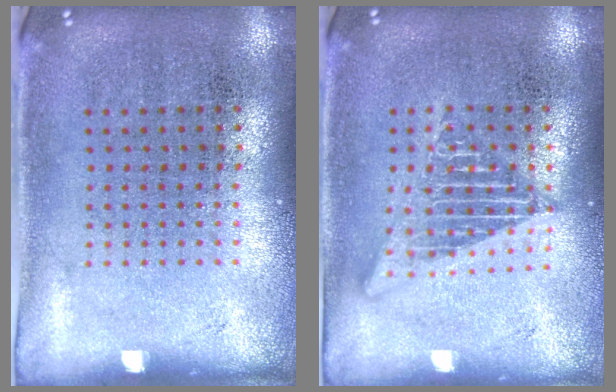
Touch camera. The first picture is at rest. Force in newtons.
{"total": 2.7, "press": 2.7, "slide": 0.3}